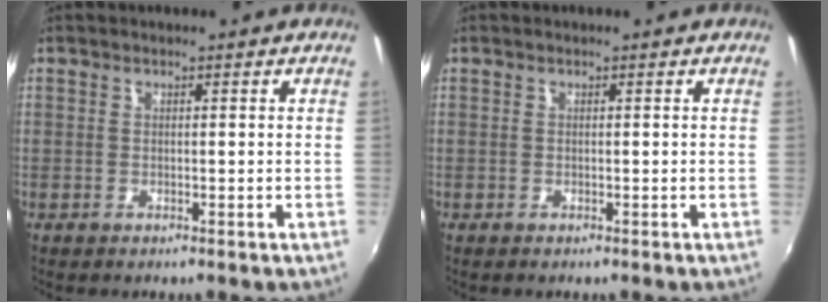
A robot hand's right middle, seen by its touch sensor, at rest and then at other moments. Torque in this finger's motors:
{"motor_torque": [0.15, -0.26, -0.01, 0.00]}